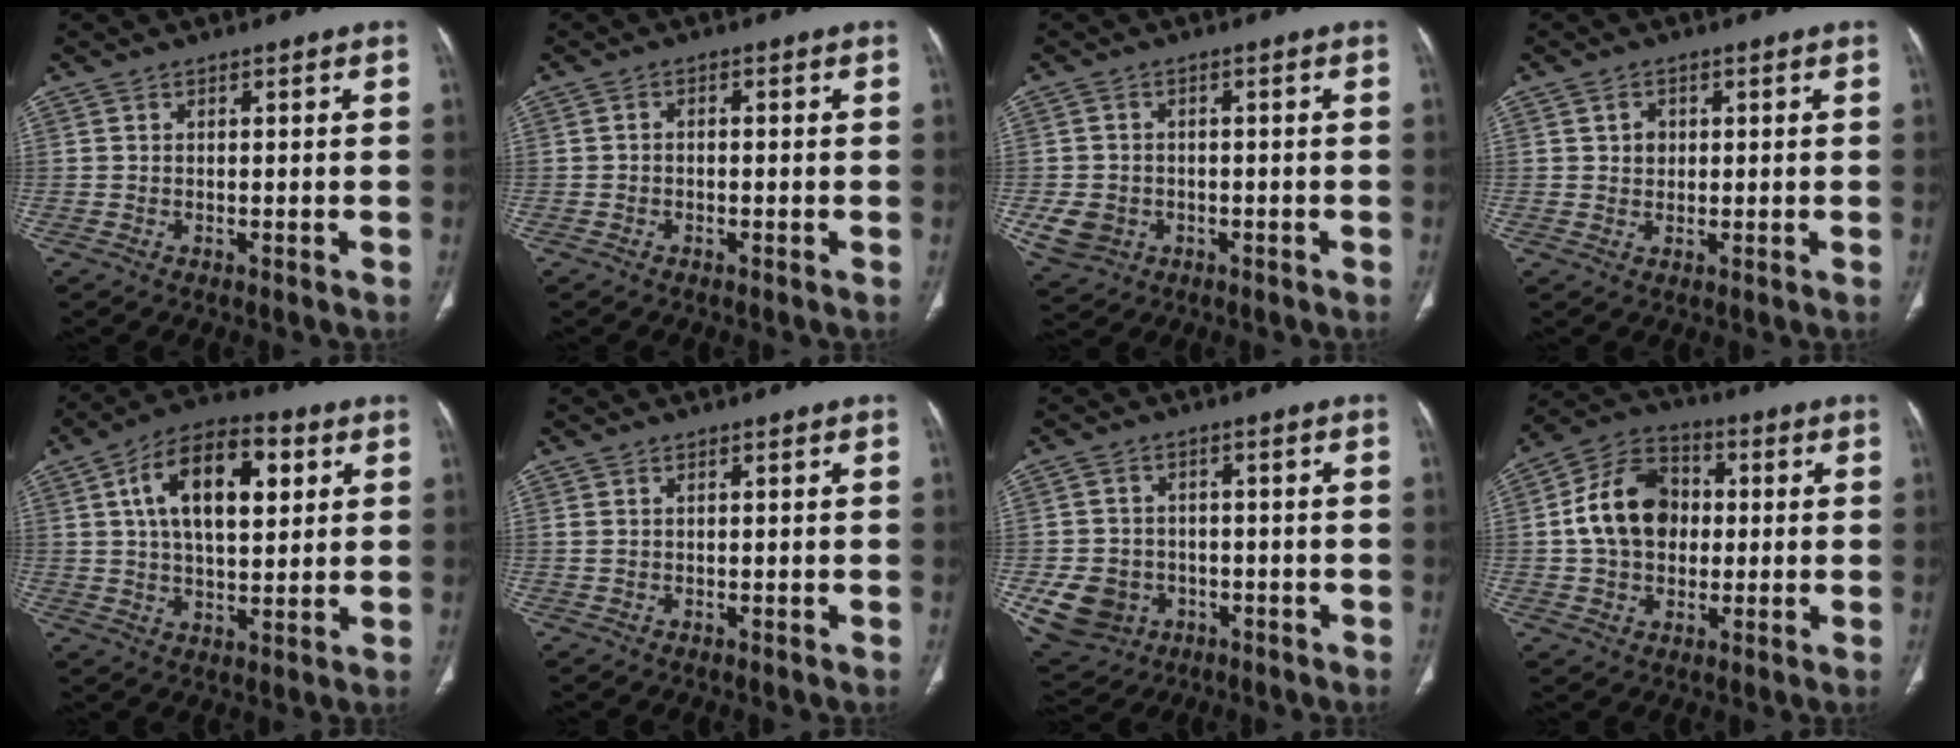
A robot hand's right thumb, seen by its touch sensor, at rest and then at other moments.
{"total": 0.9, "force": [-0.4, 0.7, 0.5], "torque": [-0.005, 0.003, -0.009]}
{"total": 5.8, "force": [-1.7, 5.0, 2.5], "torque": [-0.049, 0.008, -0.018]}
{"total": 2.5, "force": [0.6, 2.1, 1.2], "torque": [-0.009, -0.001, 0.011]}
{"total": 16.7, "force": [5.1, 8.5, 13.5], "torque": [-0.204, 0.005, 0.080]}
{"total": 0.7, "force": [0.4, 0.3, 0.5], "torque": [-0.015, 0.009, 0.012]}
{"total": 10.1, "force": [-3.1, 8.7, 4.0], "torque": [-0.073, 0.017, -0.035]}
{"total": 14.3, "force": [0.9, 10.9, 9.3], "torque": [-0.138, 0.023, 0.008]}